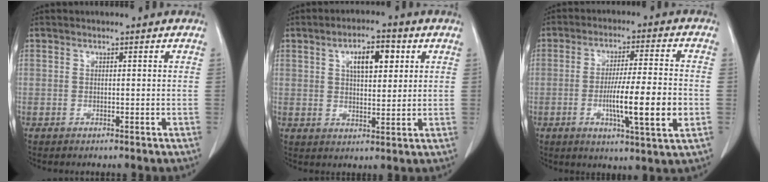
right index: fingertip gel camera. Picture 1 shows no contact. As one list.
[{"total": 6.9, "force": [2.6, 2.8, 5.7], "torque": [-0.094, 0.010, 0.044]}, {"total": 11.8, "force": [-2.8, 0.3, 11.4], "torque": [-0.190, -0.011, -0.050]}]